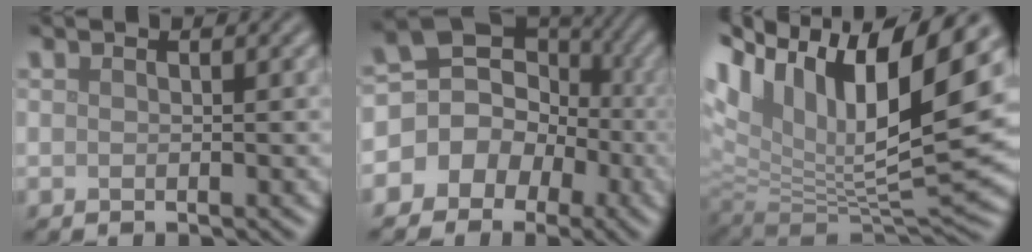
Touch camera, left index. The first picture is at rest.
{"total": 9.9, "force": [-1.1, 9.2, 3.5], "torque": [-0.054, 0.043, -0.056]}
{"total": 16.2, "force": [6.4, 7.1, 13.1], "torque": [-0.250, 0.014, 0.114]}